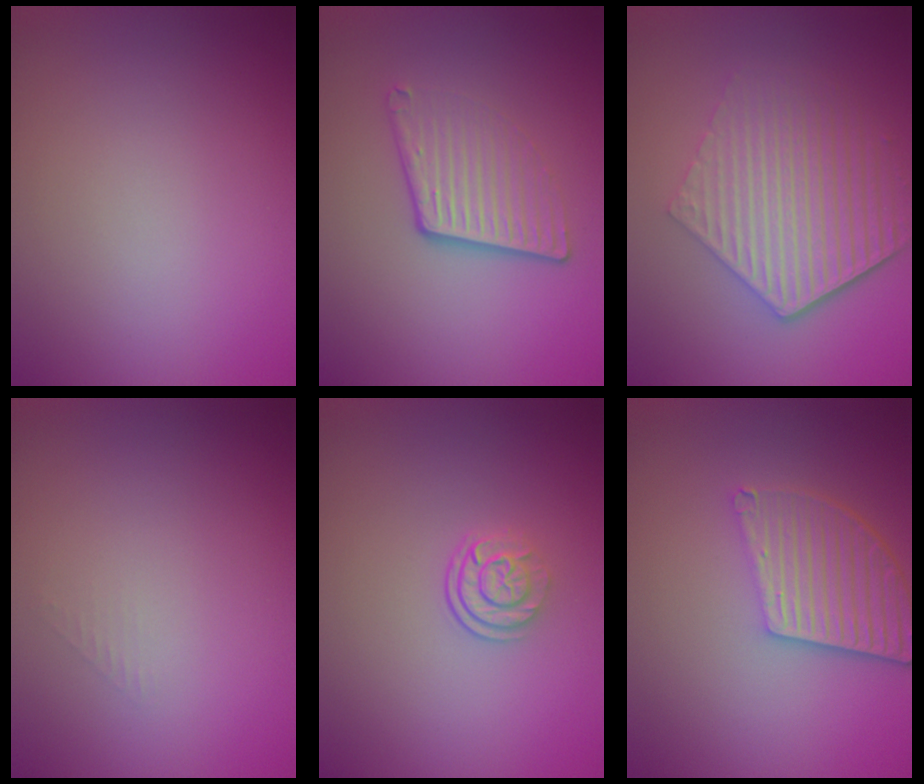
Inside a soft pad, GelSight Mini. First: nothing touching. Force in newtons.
{"total": 4.0, "press": 2.7, "slide": 2.9}
{"total": 6.4, "press": 4.6, "slide": 4.4}
{"total": 0.6, "press": 0.6, "slide": 0.0}
{"total": 2.5, "press": 1.8, "slide": 1.8}
{"total": 4.8, "press": 3.8, "slide": 3.0}